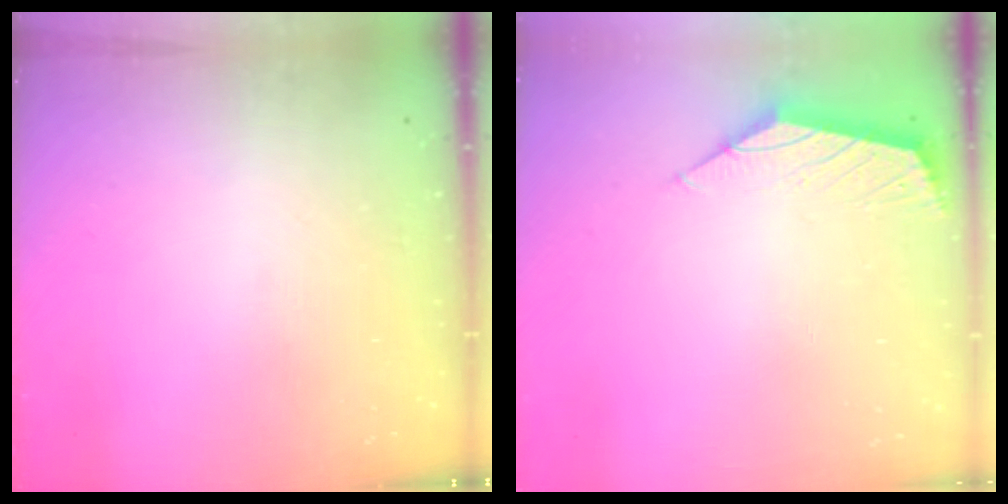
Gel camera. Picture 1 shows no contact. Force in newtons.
{"total": 2.3, "press": 2.2, "slide": 0.6}